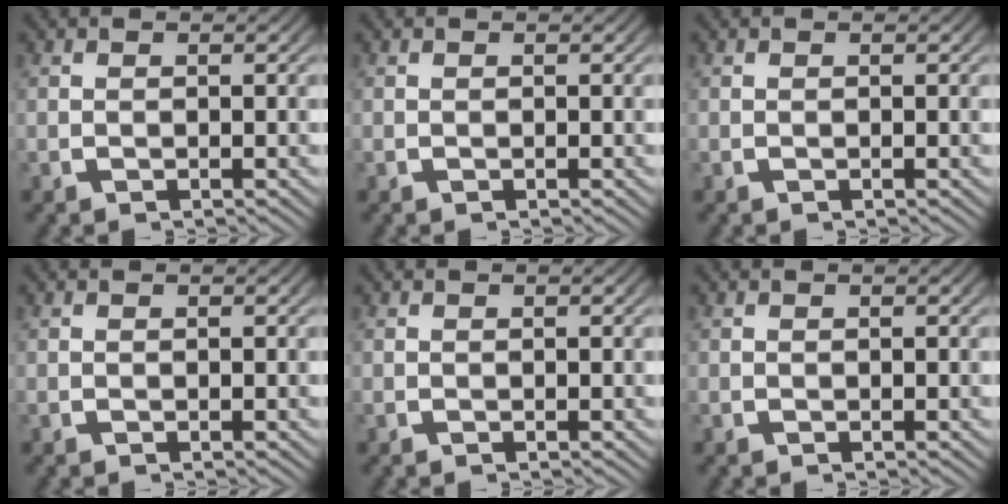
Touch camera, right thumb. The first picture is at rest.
{"total": 0.0}
{"total": 0.0}
{"total": 0.0}
{"total": 0.0}
{"total": 0.0}